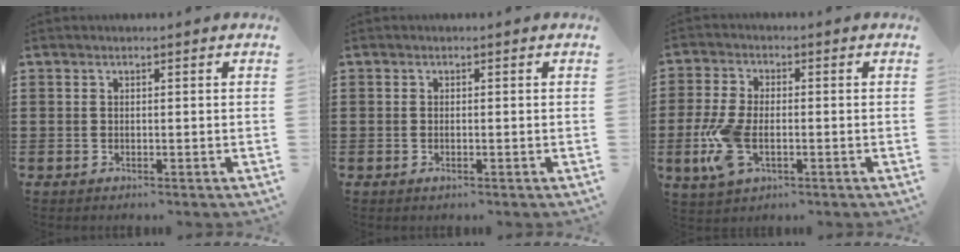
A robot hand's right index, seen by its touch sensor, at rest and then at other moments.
{"total": 0.5, "force": [-0.2, 0.1, 0.5], "torque": [-0.009, -0.003, -0.002]}
{"total": 8.1, "force": [-2.2, 4.2, 6.6], "torque": [-0.158, -0.009, -0.041]}